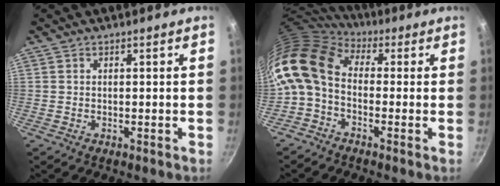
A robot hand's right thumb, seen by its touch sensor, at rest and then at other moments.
{"total": 12.6, "force": [-0.3, 8.7, 9.2], "torque": [-0.177, 0.023, -0.029]}